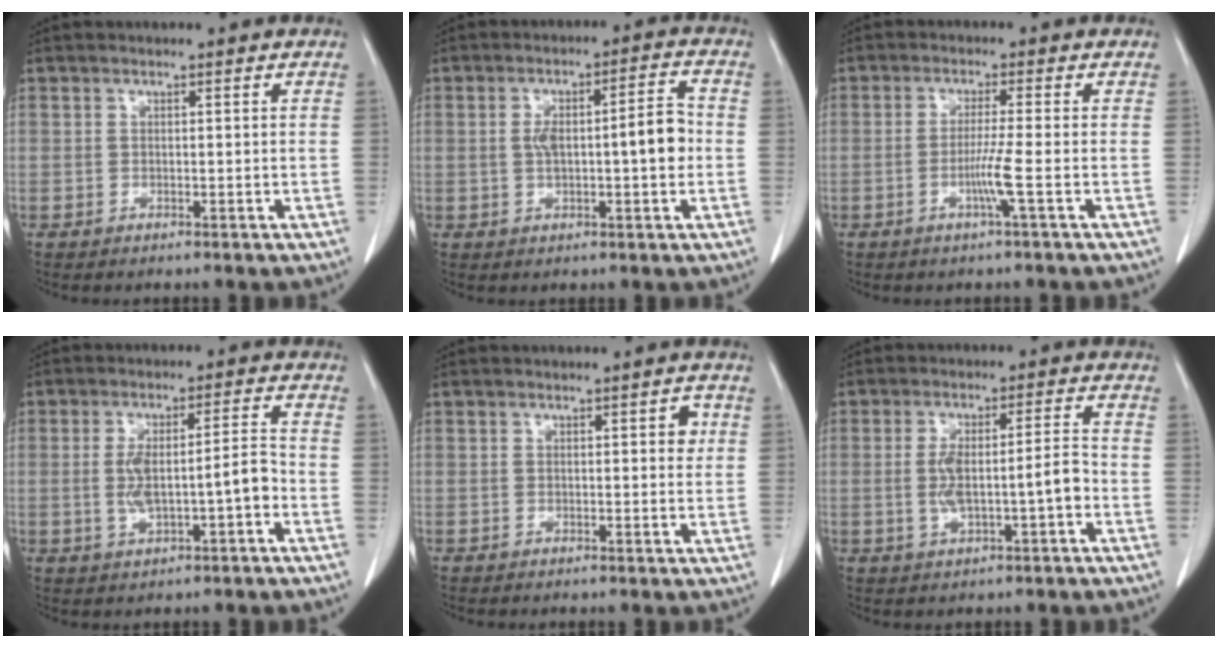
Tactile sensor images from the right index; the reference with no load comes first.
{"total": 8.3, "force": [-0.3, 1.8, 8.1], "torque": [-0.133, 0.023, -0.002]}
{"total": 4.0, "force": [-1.3, -1.1, 3.6], "torque": [-0.071, -0.008, -0.028]}
{"total": 7.7, "force": [-1.6, 1.5, 7.4], "torque": [-0.133, 0.019, -0.022]}
{"total": 1.9, "force": [0.5, 0.8, 1.7], "torque": [-0.016, 0.003, 0.005]}
{"total": 7.2, "force": [-1.5, 1.2, 6.9], "torque": [-0.130, 0.016, -0.021]}